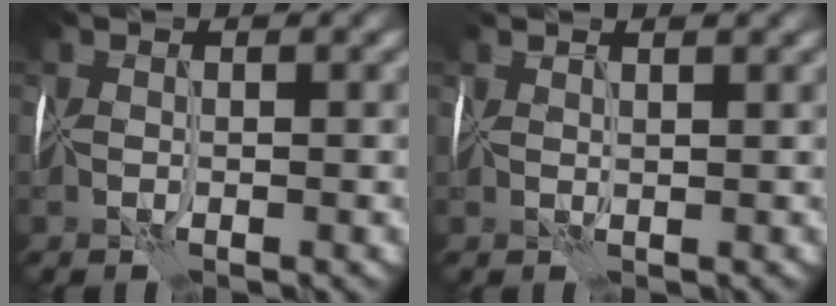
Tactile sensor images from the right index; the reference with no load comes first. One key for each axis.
{"total": 2.3, "fx": 2.0, "fy": 0.3, "fz": 1.1, "tx": -0.007, "ty": 0.010, "tz": 0.029}